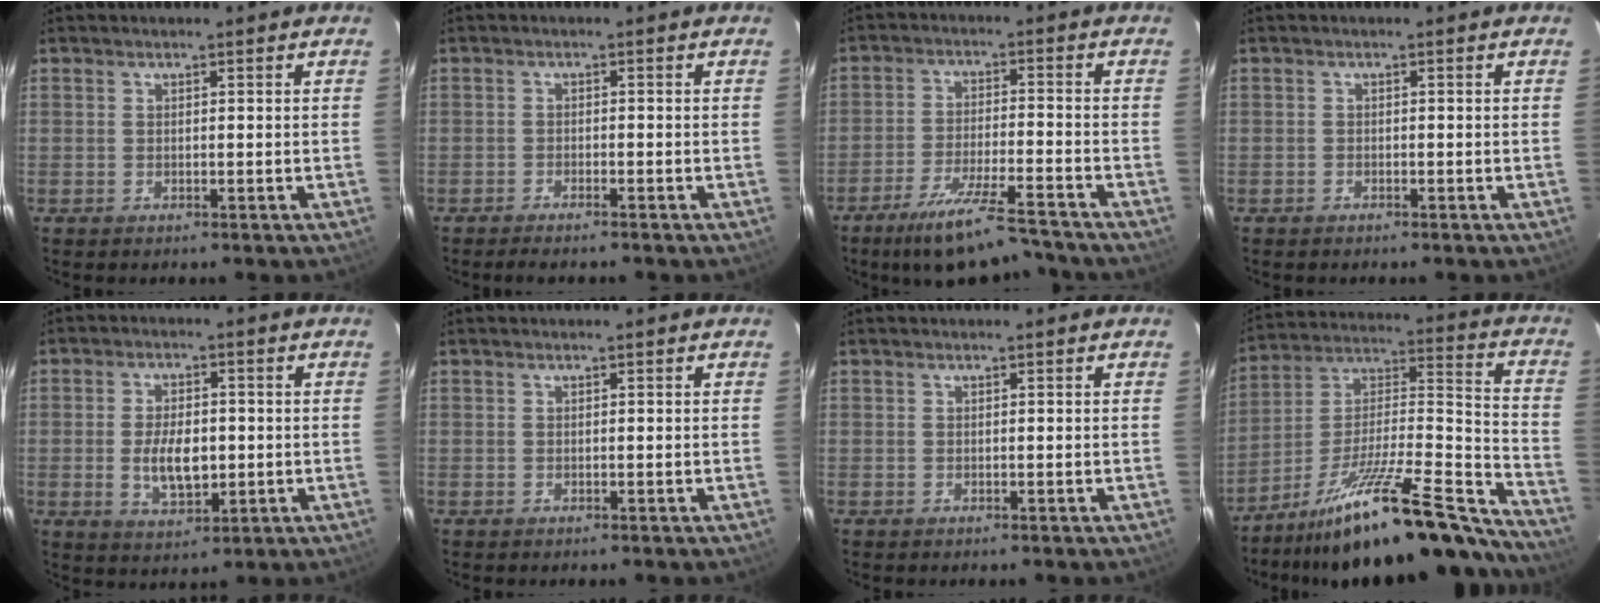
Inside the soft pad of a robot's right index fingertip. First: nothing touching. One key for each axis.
{"total": 3.0, "fx": -2.7, "fy": 0.3, "fz": 1.2, "tx": -0.033, "ty": -0.007, "tz": -0.049}
{"total": 13.5, "fx": -11.6, "fy": 1.8, "fz": 6.7, "tx": -0.138, "ty": -0.017, "tz": -0.190}
{"total": 0.8, "fx": -0.7, "fy": 0.3, "fz": -0.1, "tx": -0.001, "ty": 0.002, "tz": -0.014}
{"total": 7.9, "fx": -0.8, "fy": 4.1, "fz": 6.7, "tx": -0.128, "ty": -0.003, "tz": -0.009}
{"total": 0.0}
{"total": 0.0}
{"total": 29.1, "fx": -23.4, "fy": 4.6, "fz": 16.7, "tx": -0.221, "ty": -0.003, "tz": -0.359}